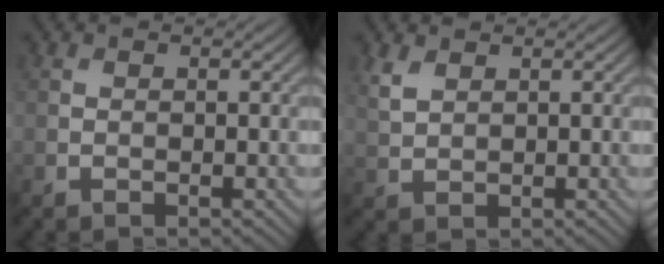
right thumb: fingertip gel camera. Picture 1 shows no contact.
{"total": 2.4, "force": [1.6, 1.2, 1.4], "torque": [-0.042, 0.001, 0.040]}